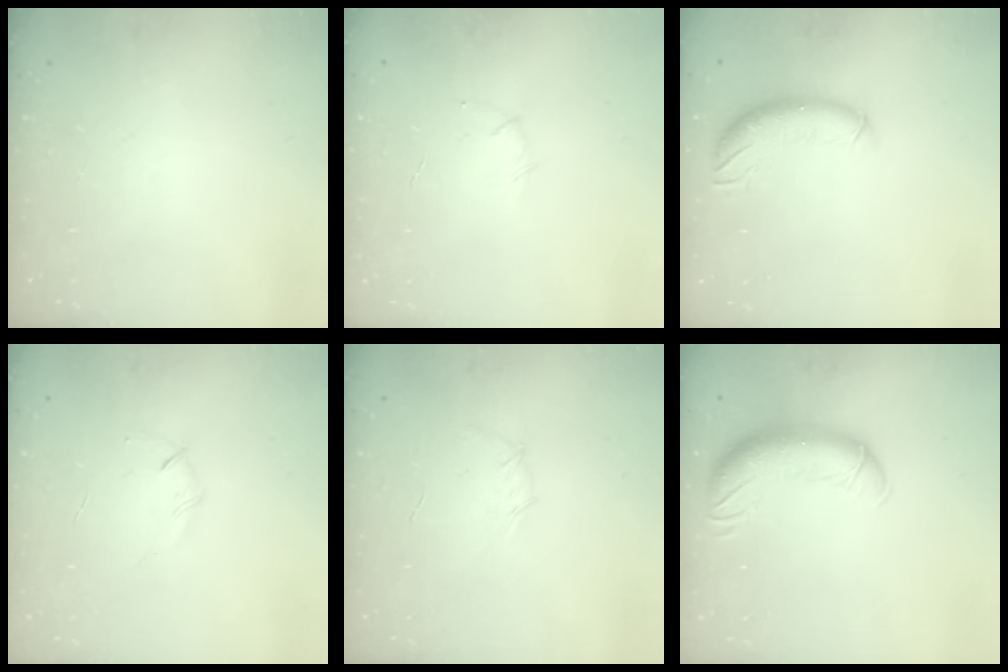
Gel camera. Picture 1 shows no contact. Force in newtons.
{"total": 4.1, "press": 4.0, "slide": 1.0}
{"total": 10.2, "press": 10.0, "slide": 2.1}
{"total": 3.7, "press": 3.6, "slide": 1.1}
{"total": 3.5, "press": 3.4, "slide": 0.8}
{"total": 12.8, "press": 12.4, "slide": 3.1}